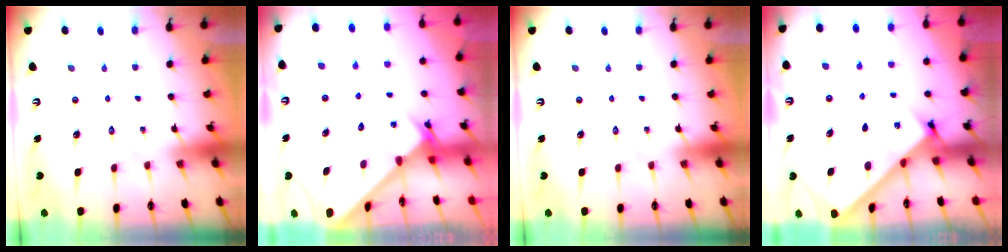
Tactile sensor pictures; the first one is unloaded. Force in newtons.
{"total": 2.5, "press": 2.5, "slide": 0.2}
{"total": 0.0}
{"total": 2.6, "press": 2.6, "slide": 0.3}